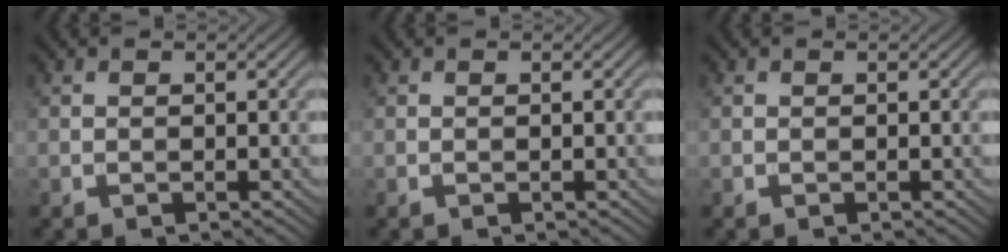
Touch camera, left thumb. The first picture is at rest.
{"total": 0.0}
{"total": 0.0}